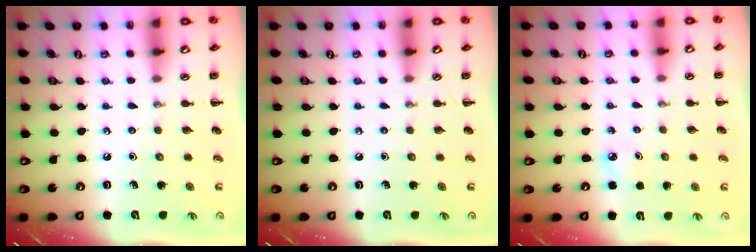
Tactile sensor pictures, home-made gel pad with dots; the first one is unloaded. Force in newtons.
{"total": 0.0}
{"total": 3.6, "press": 3.4, "slide": 1.3}